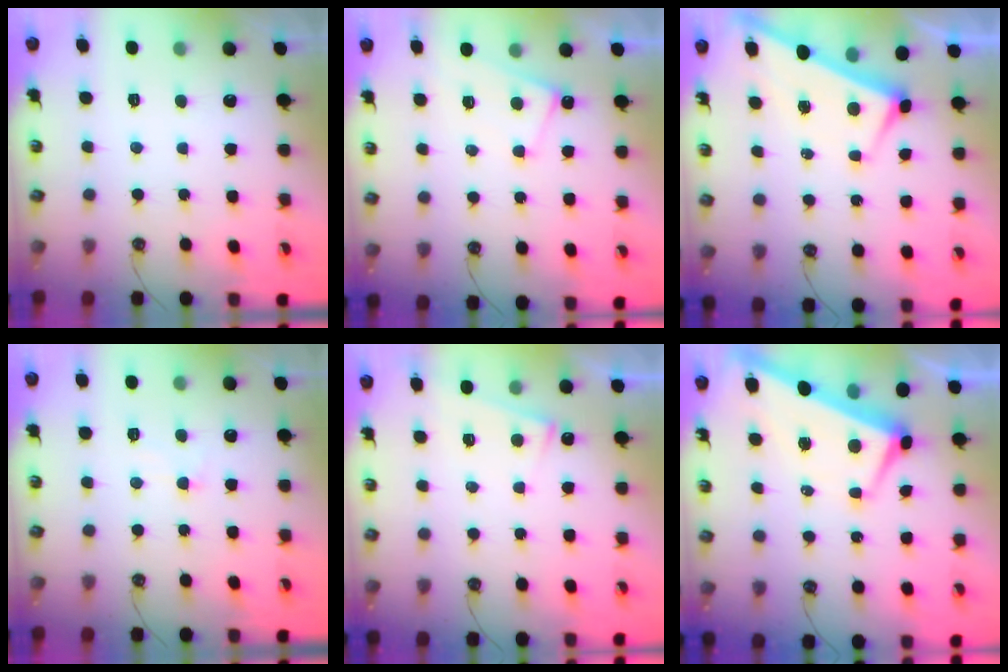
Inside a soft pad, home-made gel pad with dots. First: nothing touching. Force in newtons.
{"total": 1.3, "press": 1.2, "slide": 0.4}
{"total": 3.3, "press": 3.3, "slide": 0.0}
{"total": 2.0, "press": 1.9, "slide": 0.5}
{"total": 6.4, "press": 6.4, "slide": 0.5}
{"total": 0.8, "press": 0.2, "slide": 0.8}